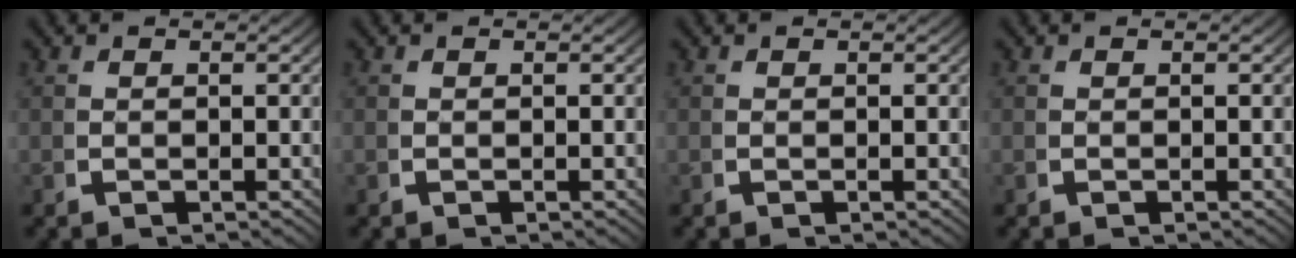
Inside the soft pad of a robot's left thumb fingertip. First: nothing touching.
{"total": 0.0}
{"total": 0.0}
{"total": 0.0}